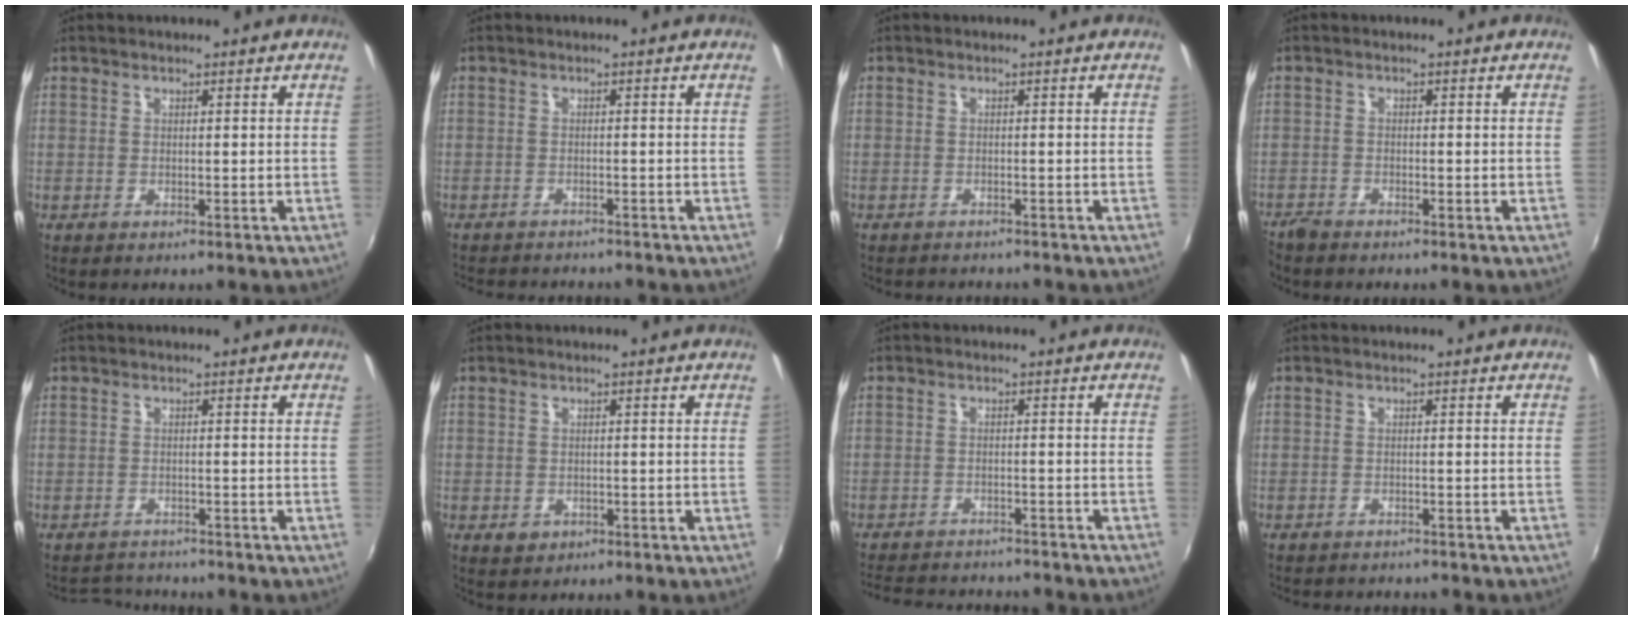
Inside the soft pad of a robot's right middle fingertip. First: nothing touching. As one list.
[{"total": 6.6, "force": [-6.2, 1.4, 1.9], "torque": [-0.052, -0.016, -0.092]}, {"total": 3.5, "force": [-3.4, 0.7, 0.9], "torque": [-0.027, -0.014, -0.051]}, {"total": 2.4, "force": [-2.2, 0.7, 0.4], "torque": [-0.017, -0.009, -0.047]}, {"total": 3.9, "force": [-3.7, 1.2, -0.1], "torque": [-0.014, 0.005, -0.065]}, {"total": 2.1, "force": [-0.8, 1.7, 0.8], "torque": [-0.016, -0.003, -0.010]}, {"total": 12.4, "force": [-11.3, 2.7, 4.4], "torque": [-0.104, -0.009, -0.165]}, {"total": 4.7, "force": [-4.4, 1.0, 1.3], "torque": [-0.037, -0.015, -0.066]}]